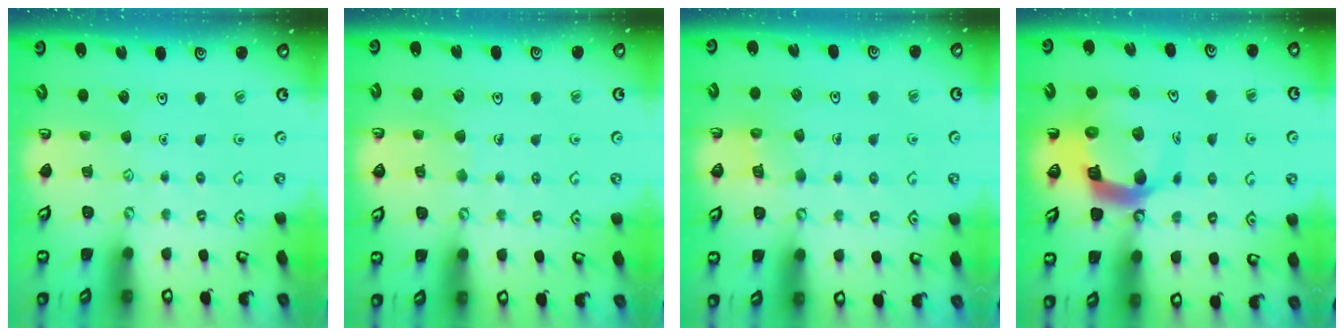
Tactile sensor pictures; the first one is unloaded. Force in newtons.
{"total": 4.6, "press": 4.6, "slide": 0.3}
{"total": 5.8, "press": 5.7, "slide": 0.5}
{"total": 12.9, "press": 12.8, "slide": 1.6}